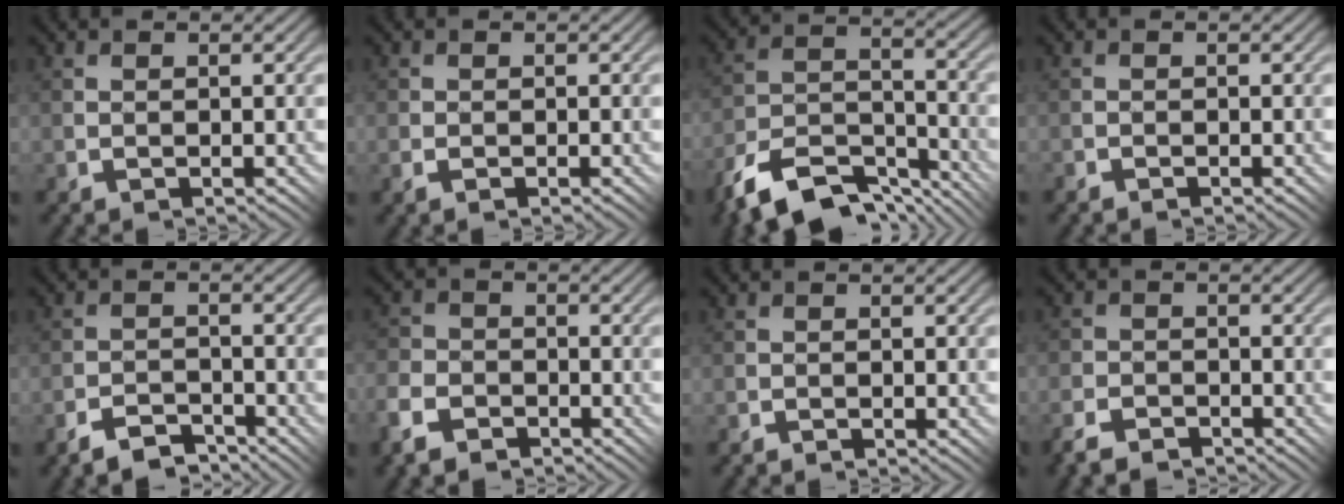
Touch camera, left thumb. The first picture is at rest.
{"total": 1.4, "force": [-0.5, 0.8, 1.0], "torque": [-0.017, -0.002, -0.011]}
{"total": 12.2, "force": [-9.5, 4.6, 6.1], "torque": [-0.126, -0.002, -0.172]}
{"total": 0.9, "force": [-0.9, 0.3, 0.1], "torque": [-0.002, 0.001, -0.019]}
{"total": 3.8, "force": [-3.5, 0.8, 1.4], "torque": [-0.018, 0.004, -0.069]}
{"total": 5.3, "force": [-3.7, 3.2, 2.2], "torque": [-0.059, -0.004, -0.083]}
{"total": 0.8, "force": [-0.8, 0.0, -0.1], "torque": [0.001, 0.002, -0.017]}
{"total": 4.3, "force": [-3.5, 1.9, 1.5], "torque": [-0.033, -0.004, -0.075]}